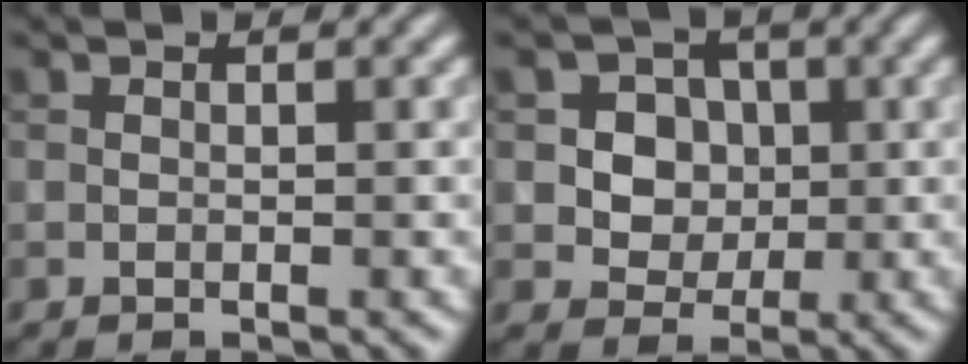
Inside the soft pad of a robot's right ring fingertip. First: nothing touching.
{"total": 5.1, "force": [1.2, 4.5, 2.2], "torque": [-0.030, 0.005, 0.021]}